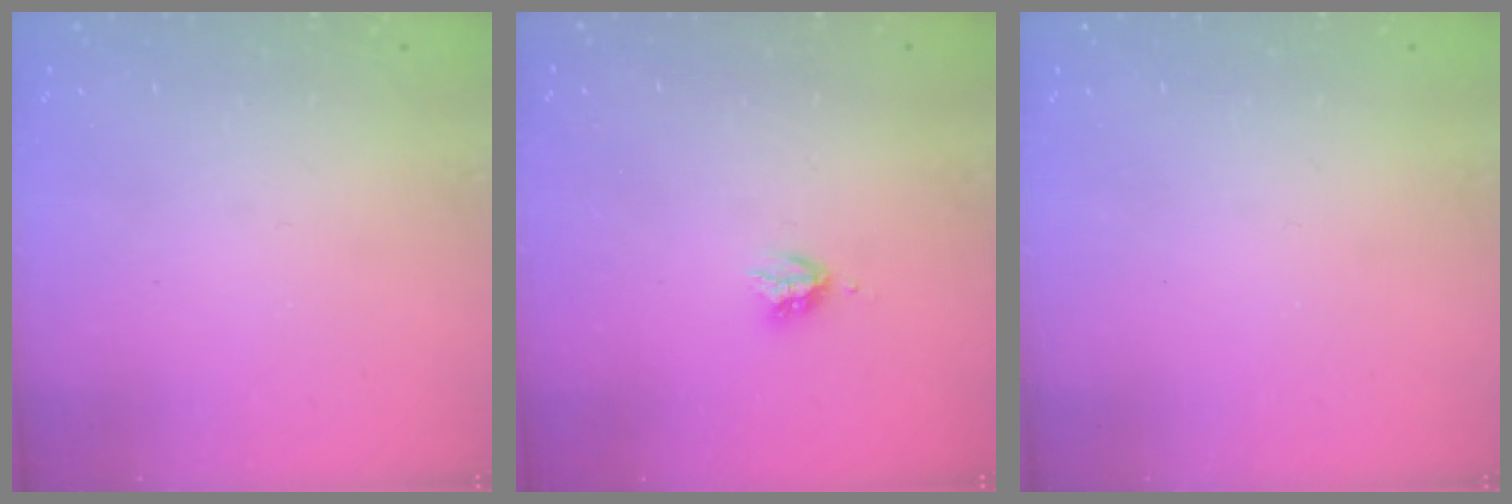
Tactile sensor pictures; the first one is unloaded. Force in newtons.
{"total": 3.6, "press": 3.6, "slide": 0.5}
{"total": 0.0}